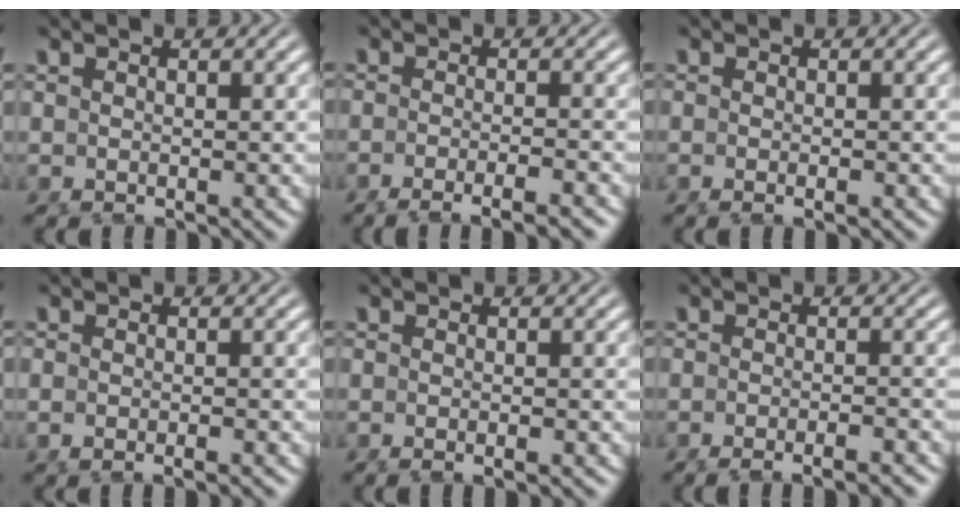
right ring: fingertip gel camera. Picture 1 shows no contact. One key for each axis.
{"total": 4.0, "fx": -3.4, "fy": 0.4, "fz": 2.2, "tx": -0.032, "ty": -0.006, "tz": -0.053}
{"total": 1.2, "fx": -0.7, "fy": 0.6, "fz": 0.8, "tx": -0.016, "ty": -0.004, "tz": -0.011}
{"total": 1.6, "fx": -1.1, "fy": 0.5, "fz": 1.0, "tx": -0.020, "ty": -0.003, "tz": -0.018}
{"total": 1.4, "fx": -1.0, "fy": 0.4, "fz": 0.9, "tx": -0.015, "ty": -0.002, "tz": -0.017}
{"total": 2.7, "fx": -2.4, "fy": 0.2, "fz": 1.3, "tx": -0.017, "ty": 0.000, "tz": -0.040}